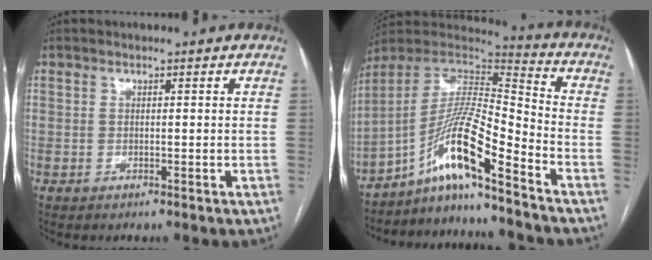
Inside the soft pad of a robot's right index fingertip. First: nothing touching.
{"total": 13.2, "force": [-8.8, 0.4, 9.9], "torque": [-0.189, 0.018, -0.158]}